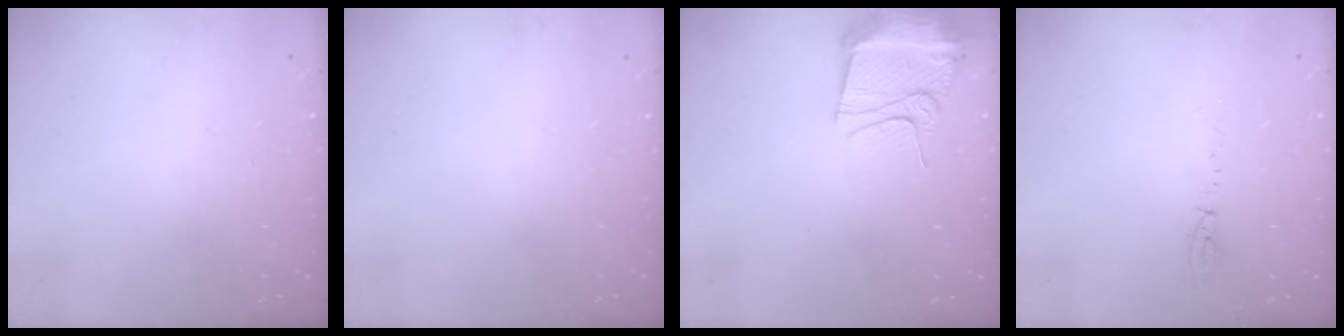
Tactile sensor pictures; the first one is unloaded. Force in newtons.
{"total": 0.0}
{"total": 12.1, "press": 12.0, "slide": 1.4}
{"total": 3.9, "press": 3.8, "slide": 0.9}